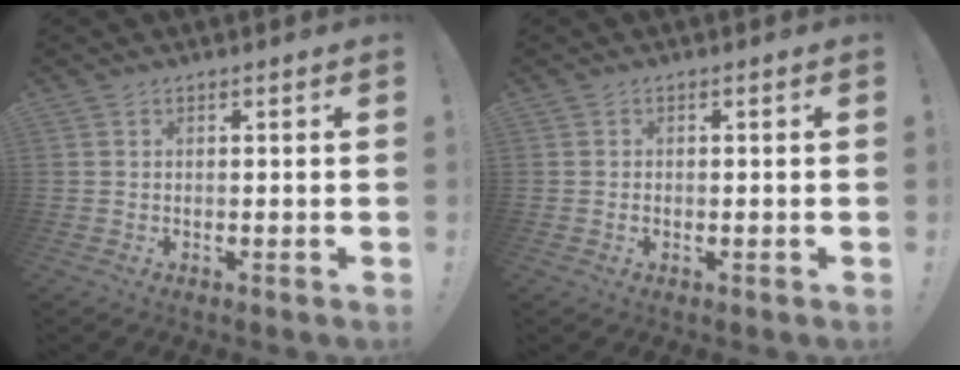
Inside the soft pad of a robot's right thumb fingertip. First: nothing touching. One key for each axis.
{"total": 0.6, "fx": -0.4, "fy": 0.4, "fz": 0.1, "tx": -0.009, "ty": 0.003, "tz": -0.007}